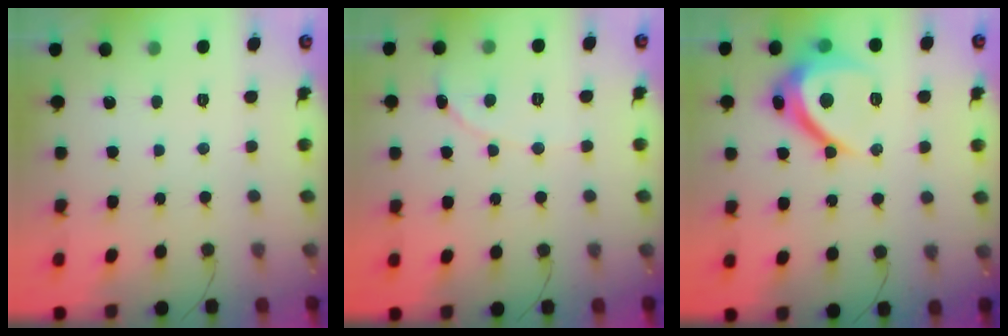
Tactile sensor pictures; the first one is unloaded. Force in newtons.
{"total": 1.1, "press": 1.1, "slide": 0.1}
{"total": 11.8, "press": 11.8, "slide": 1.2}